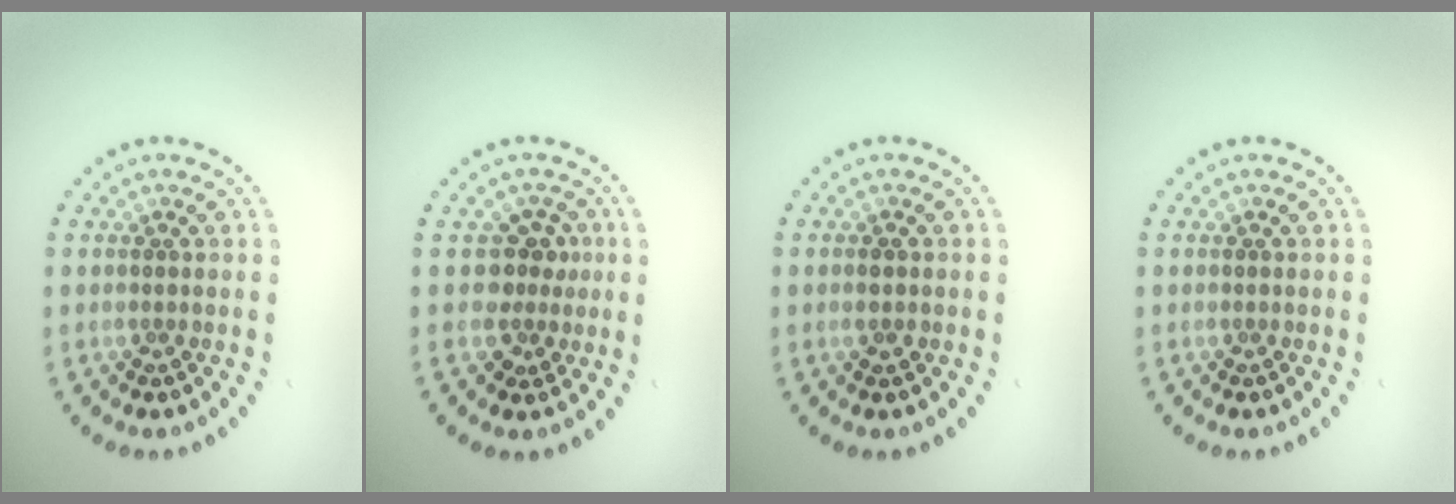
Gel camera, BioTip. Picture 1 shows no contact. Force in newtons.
{"total": 2.6, "press": 2.0, "slide": 1.7}
{"total": 1.3, "press": 1.3, "slide": 0.1}
{"total": 0.0}